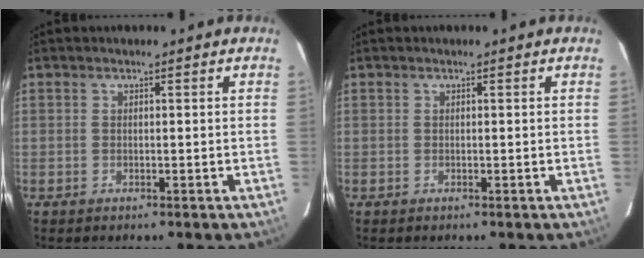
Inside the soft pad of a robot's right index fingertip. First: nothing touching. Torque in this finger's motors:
{"motor_torque": [0.00, 0.00, 0.00, 0.00]}